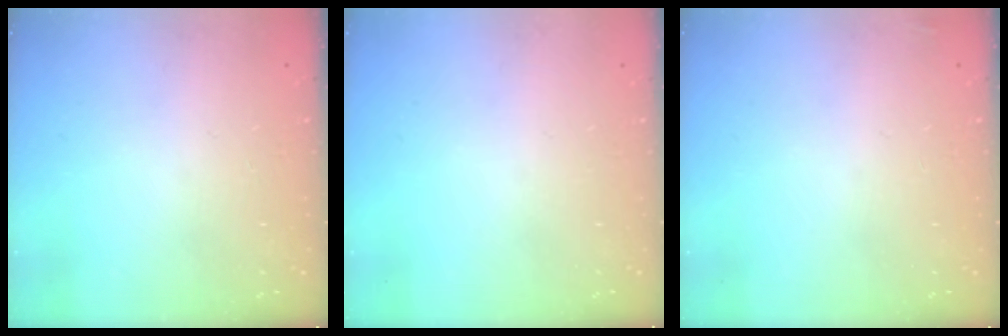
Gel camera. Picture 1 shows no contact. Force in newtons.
{"total": 0.0}
{"total": 2.5, "press": 2.4, "slide": 0.8}